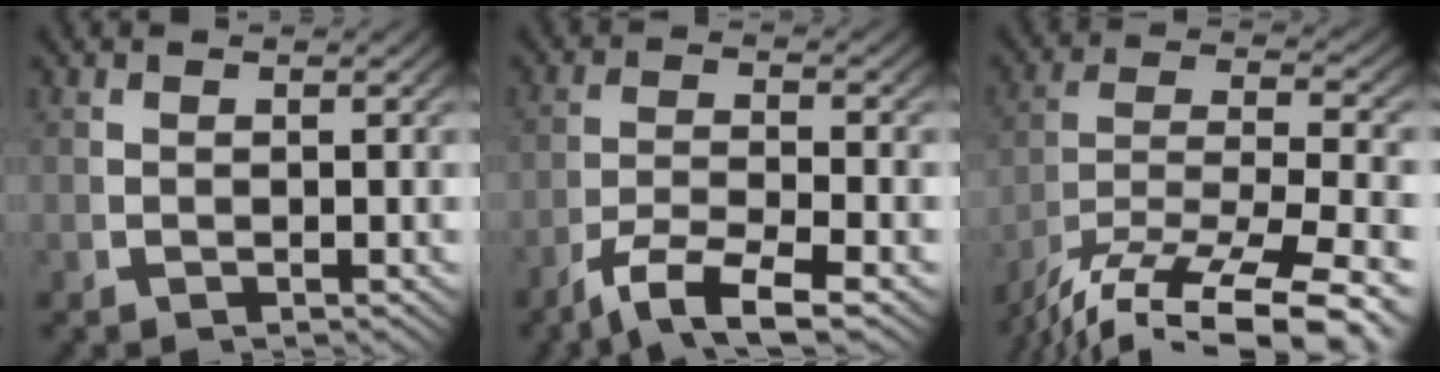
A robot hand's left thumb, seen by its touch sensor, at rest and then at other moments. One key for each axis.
{"total": 5.2, "fx": -2.5, "fy": 2.2, "fz": 4.0, "tx": -0.079, "ty": -0.011, "tz": -0.037}
{"total": 11.0, "fx": -4.3, "fy": 6.3, "fz": 7.9, "tx": -0.178, "ty": -0.052, "tz": -0.037}